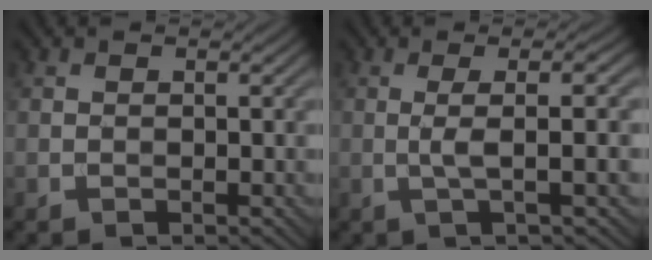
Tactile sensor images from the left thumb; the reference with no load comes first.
{"total": 5.1, "force": [-0.1, 0.8, 5.0], "torque": [-0.084, 0.010, -0.006]}